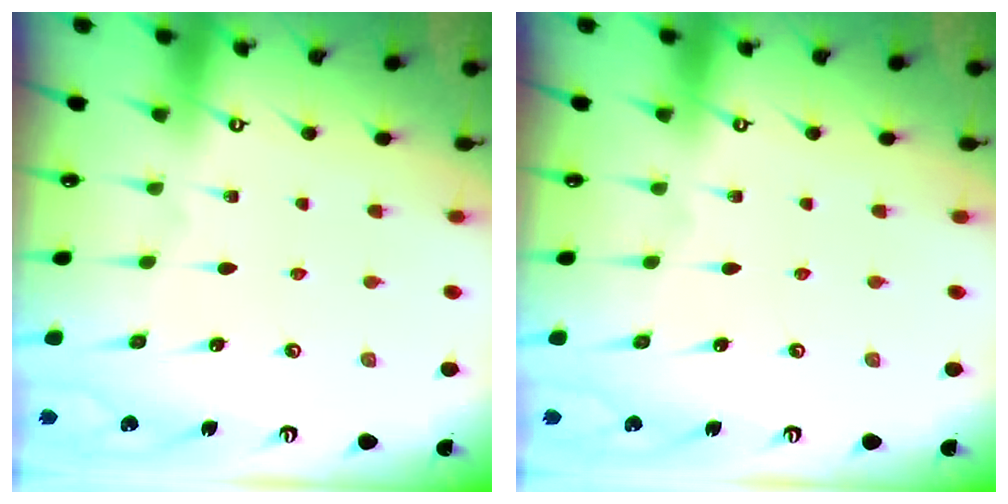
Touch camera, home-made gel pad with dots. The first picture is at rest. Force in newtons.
{"total": 0.0}